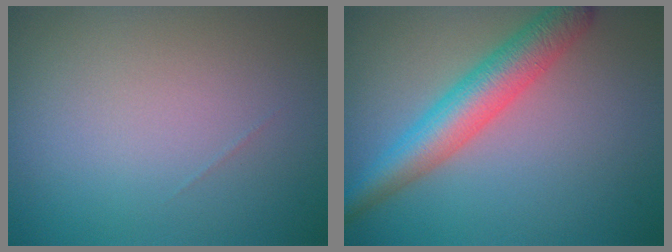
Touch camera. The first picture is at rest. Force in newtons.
{"total": 5.2, "press": 5.2, "slide": 0.1}